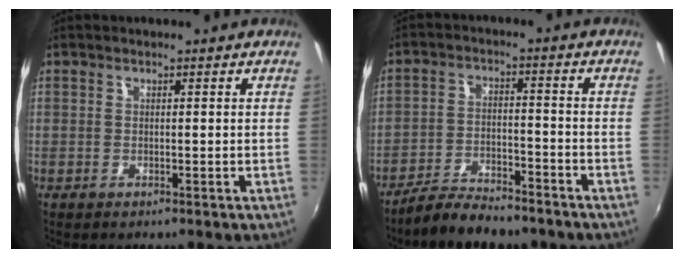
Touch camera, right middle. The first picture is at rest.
{"total": 9.7, "force": [-8.4, 2.8, 4.0], "torque": [-0.099, -0.009, -0.135]}